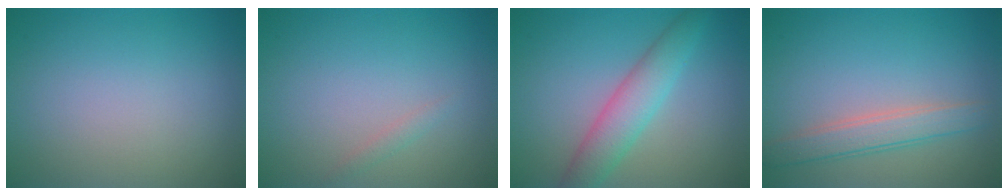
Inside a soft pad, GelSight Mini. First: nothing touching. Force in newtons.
{"total": 0.7, "press": 0.7, "slide": 0.1}
{"total": 4.2, "press": 4.2, "slide": 0.1}
{"total": 2.9, "press": 2.9, "slide": 0.2}